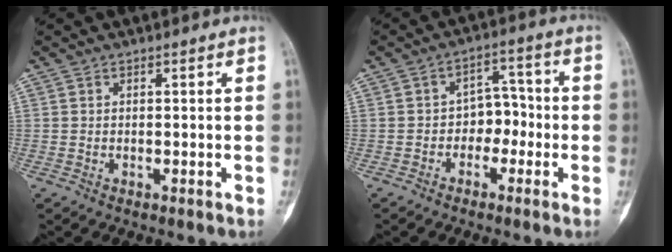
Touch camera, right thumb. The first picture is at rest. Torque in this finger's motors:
{"motor_torque": [-0.49, -0.23, 0.20, -0.15, 0.01]}